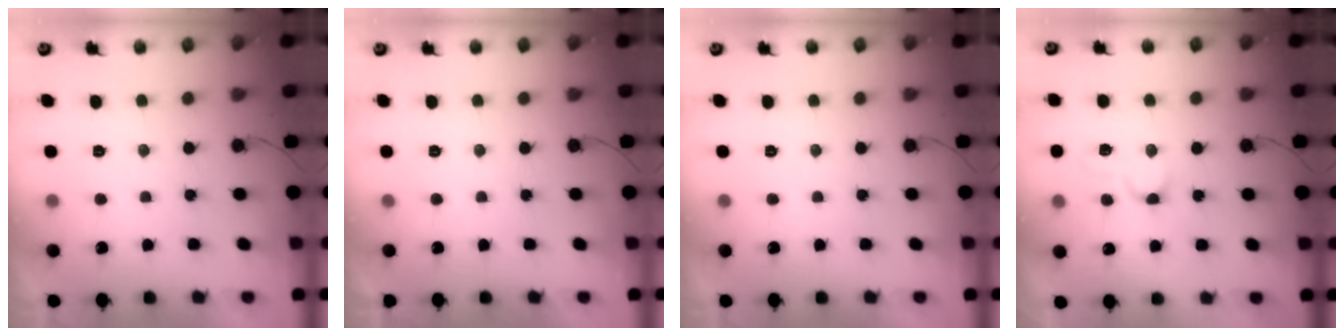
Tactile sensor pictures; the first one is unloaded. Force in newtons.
{"total": 1.8, "press": 1.8, "slide": 0.0}
{"total": 0.0}
{"total": 4.4, "press": 4.3, "slide": 0.6}